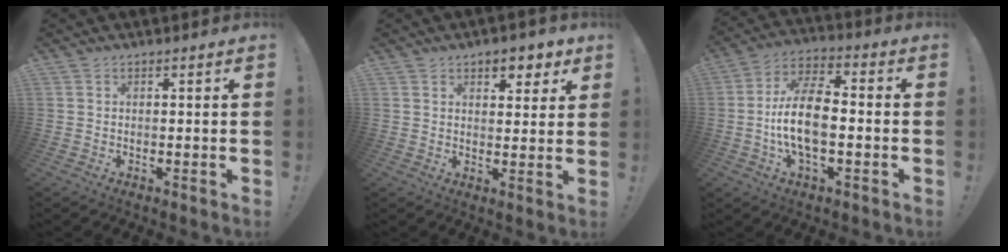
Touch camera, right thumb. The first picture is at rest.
{"total": 5.4, "force": [3.4, 3.3, 2.6], "torque": [-0.015, -0.020, 0.054]}
{"total": 14.2, "force": [-2.8, 6.8, 12.2], "torque": [-0.241, 0.011, -0.052]}